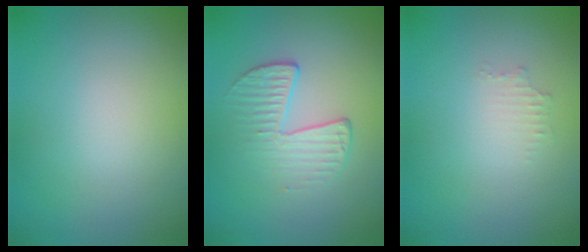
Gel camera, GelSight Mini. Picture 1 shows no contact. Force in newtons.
{"total": 2.2, "press": 1.3, "slide": 1.8}
{"total": 0.9, "press": 0.8, "slide": 0.1}